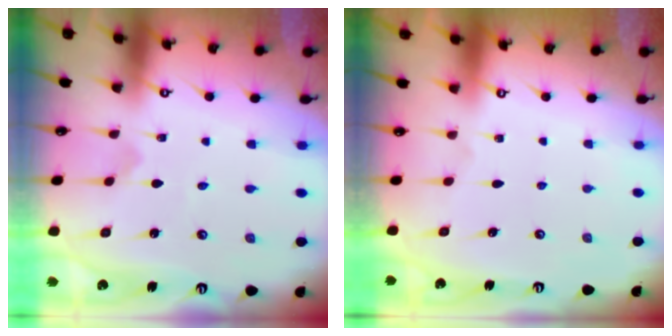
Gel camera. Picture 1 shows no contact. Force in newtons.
{"total": 0.0}